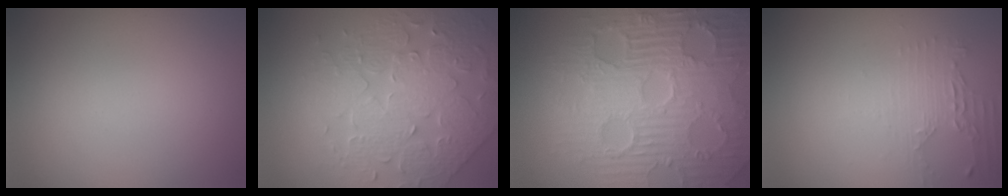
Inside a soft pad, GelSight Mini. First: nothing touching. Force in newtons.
{"total": 5.1, "press": 4.9, "slide": 1.3}
{"total": 10.3, "press": 7.0, "slide": 7.6}
{"total": 2.2, "press": 1.7, "slide": 1.4}